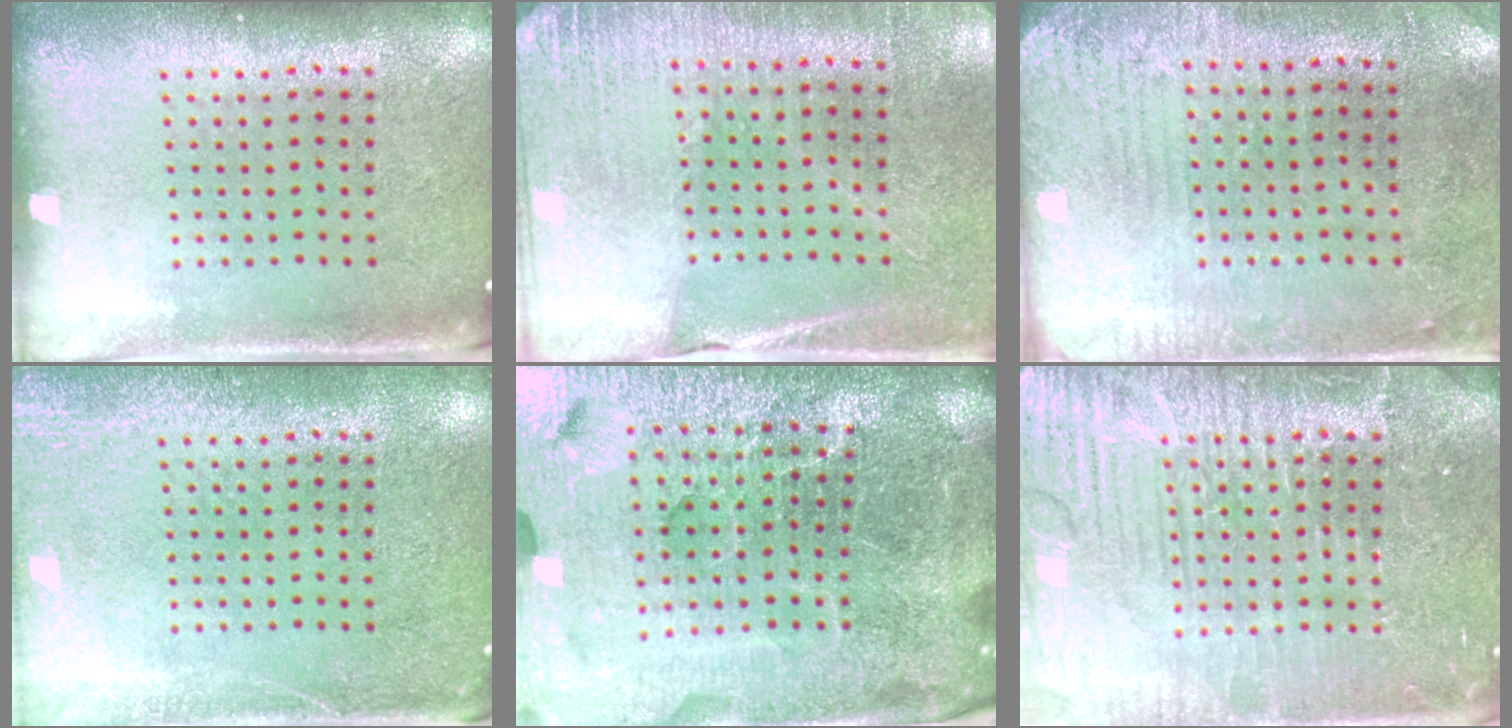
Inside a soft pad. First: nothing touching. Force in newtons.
{"total": 2.7, "press": 2.6, "slide": 0.3}
{"total": 2.8, "press": 2.4, "slide": 1.5}
{"total": 2.8, "press": 2.7, "slide": 0.4}
{"total": 7.1, "press": 6.2, "slide": 3.4}
{"total": 7.3, "press": 7.2, "slide": 1.0}